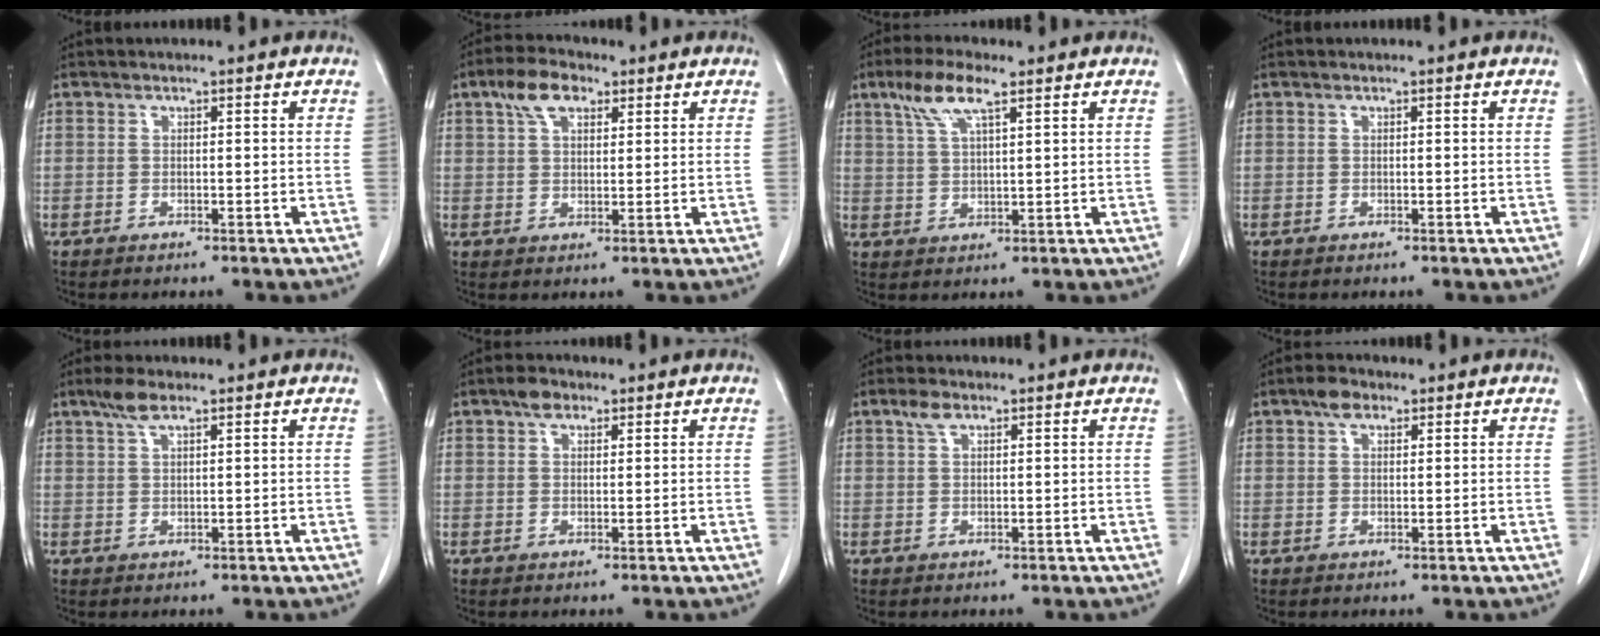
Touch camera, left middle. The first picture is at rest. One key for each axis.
{"total": 5.9, "fx": 3.2, "fy": 2.9, "fz": 4.0, "tx": -0.080, "ty": 0.017, "tz": 0.060}
{"total": 6.7, "fx": 4.0, "fy": 1.3, "fz": 5.2, "tx": -0.114, "ty": 0.012, "tz": 0.079}
{"total": 0.0}
{"total": 3.1, "fx": 2.2, "fy": 0.6, "fz": 2.1, "tx": -0.049, "ty": 0.008, "tz": 0.045}
{"total": 2.4, "fx": 1.5, "fy": 1.4, "fz": 1.2, "tx": -0.024, "ty": 0.007, "tz": 0.025}
{"total": 2.6, "fx": 1.6, "fy": 1.2, "fz": 1.7, "tx": -0.041, "ty": 0.010, "tz": 0.034}
{"total": 2.6, "fx": 1.6, "fy": 1.5, "fz": 1.5, "tx": -0.030, "ty": 0.009, "tz": 0.028}